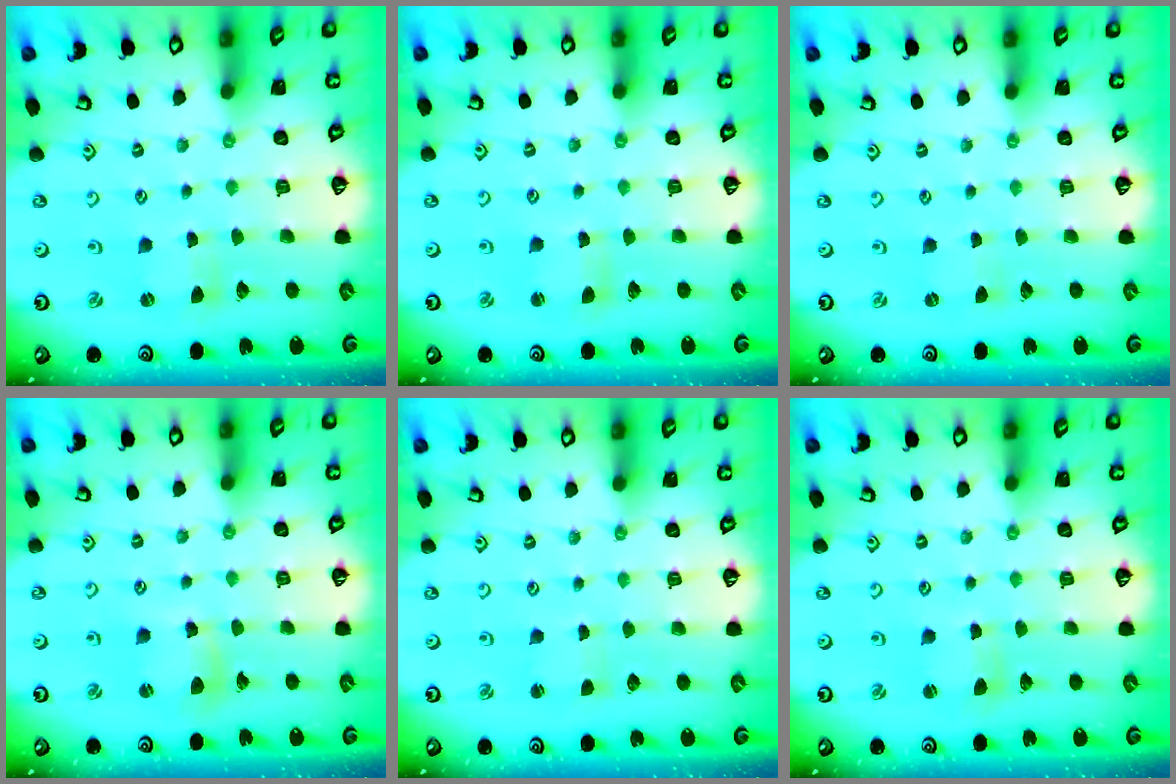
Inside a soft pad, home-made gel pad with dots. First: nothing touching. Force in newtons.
{"total": 2.9, "press": 2.9, "slide": 0.3}
{"total": 0.0}
{"total": 6.7, "press": 6.6, "slide": 0.8}
{"total": 1.3, "press": 1.3, "slide": 0.1}
{"total": 3.0, "press": 2.9, "slide": 0.4}